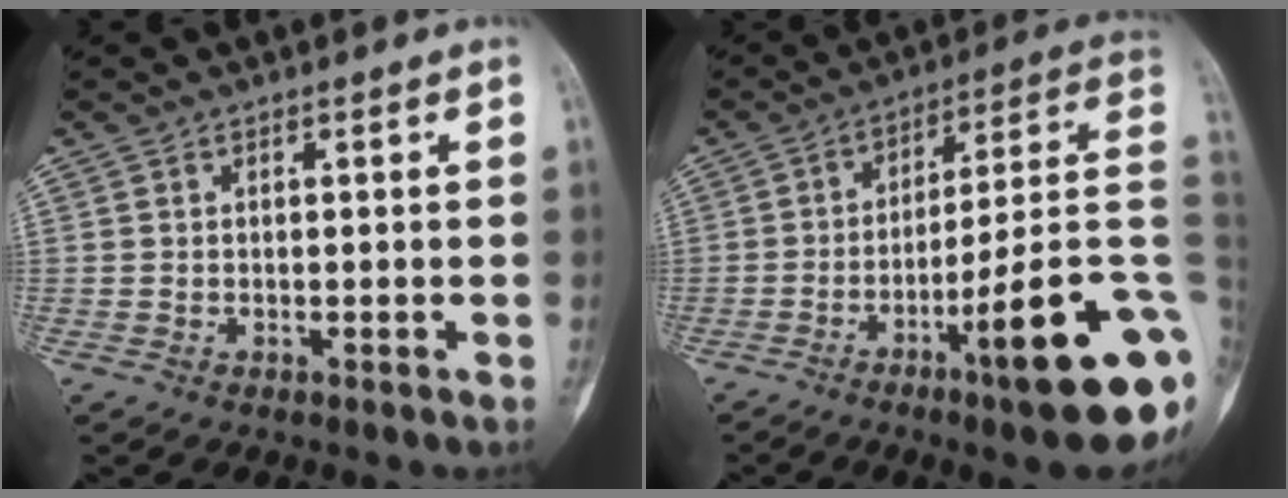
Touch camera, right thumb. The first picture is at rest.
{"total": 21.6, "force": [-7.5, 3.3, 20.0], "torque": [-0.224, 0.038, -0.107]}